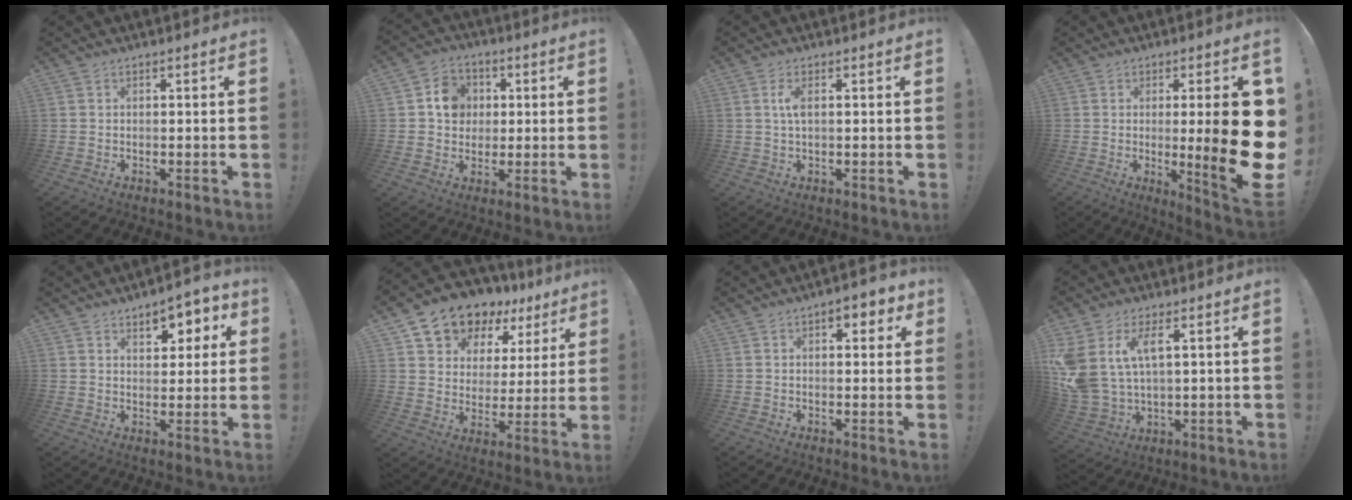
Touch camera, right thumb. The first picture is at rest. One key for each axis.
{"total": 10.5, "fx": 2.0, "fy": 9.5, "fz": 4.1, "tx": -0.051, "ty": 0.003, "tz": 0.044}
{"total": 3.3, "fx": 0.5, "fy": 1.2, "fz": 3.1, "tx": -0.062, "ty": -0.002, "tz": 0.003}
{"total": 19.6, "fx": -0.5, "fy": 3.0, "fz": 19.3, "tx": -0.260, "ty": -0.017, "tz": -0.001}
{"total": 7.4, "fx": 3.9, "fy": 4.6, "fz": 4.3, "tx": -0.034, "ty": -0.025, "tz": 0.062}
{"total": 11.6, "fx": 9.2, "fy": 6.4, "fz": 3.0, "tx": -0.064, "ty": -0.072, "tz": 0.169}
{"total": 4.7, "fx": 2.0, "fy": 2.6, "fz": 3.4, "tx": -0.029, "ty": -0.007, "tz": 0.028}
{"total": 10.4, "fx": 5.0, "fy": 5.4, "fz": 7.3, "tx": -0.164, "ty": -0.018, "tz": 0.097}